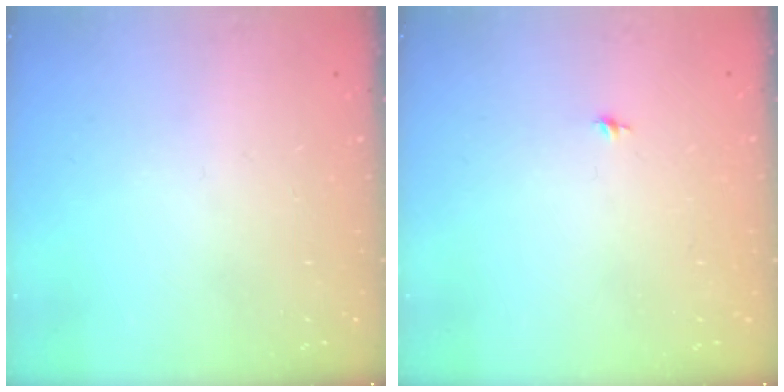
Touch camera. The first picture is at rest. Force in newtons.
{"total": 4.2, "press": 4.2, "slide": 0.4}